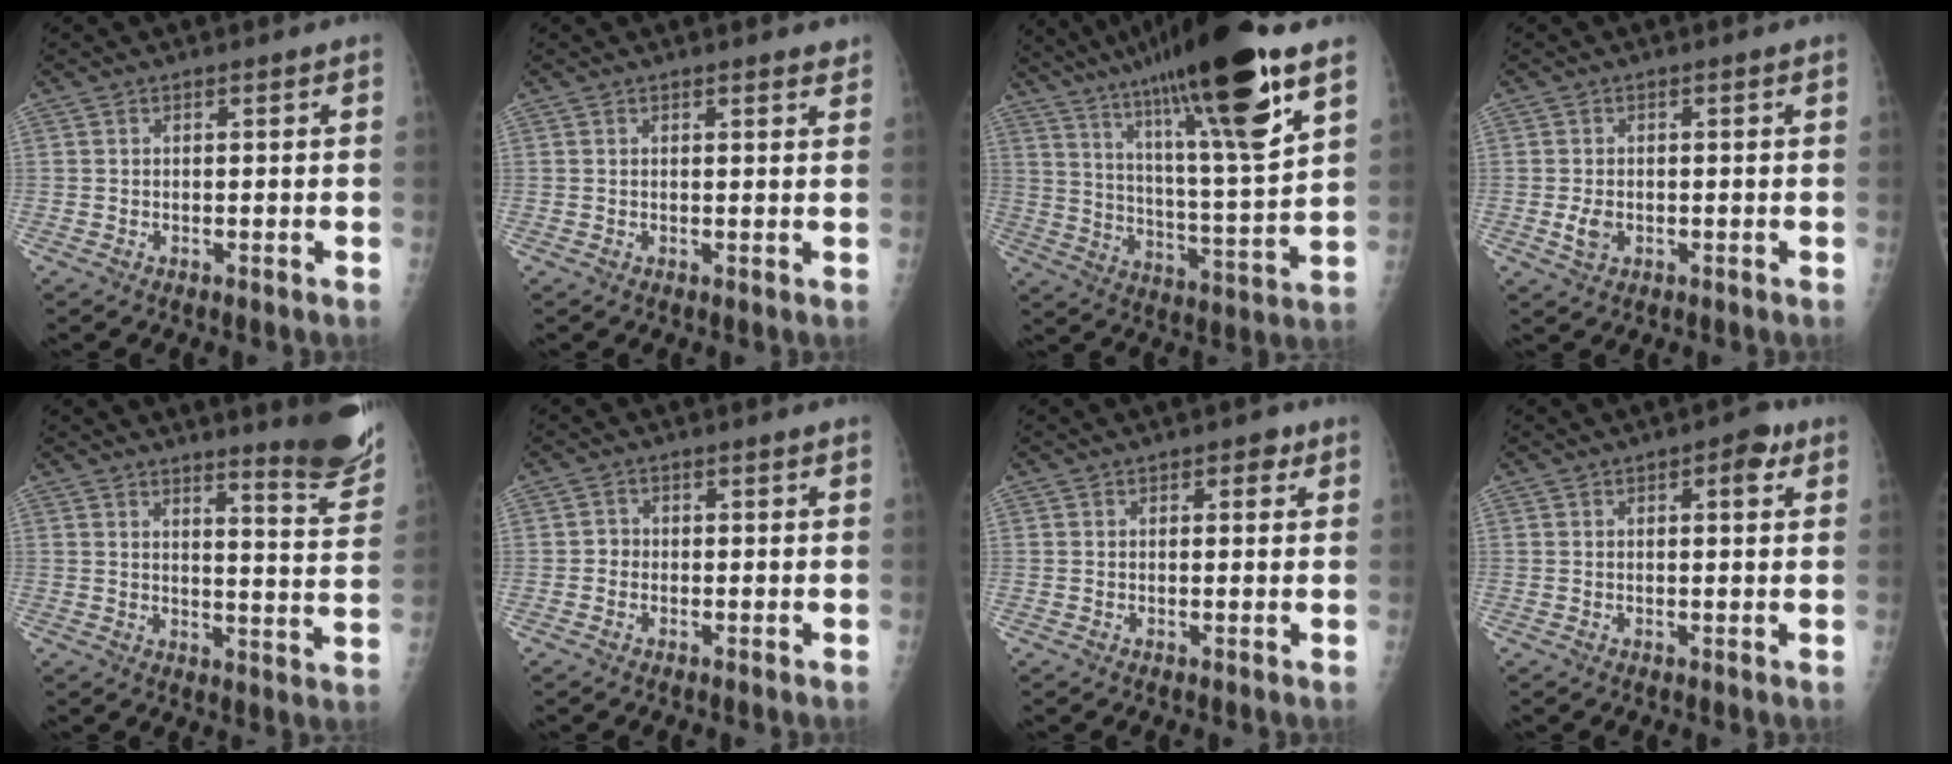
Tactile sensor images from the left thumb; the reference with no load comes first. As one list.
[{"total": 2.2, "force": [1.9, 0.5, 1.0], "torque": [-0.003, -0.004, 0.019]}, {"total": 25.3, "force": [16.0, 2.7, 19.5], "torque": [-0.313, -0.048, 0.267]}, {"total": 2.6, "force": [-0.5, 1.8, 1.9], "torque": [-0.037, -0.002, -0.007]}, {"total": 11.8, "force": [9.8, 0.9, 6.5], "torque": [-0.063, -0.091, 0.118]}, {"total": 1.5, "force": [-0.5, 1.3, 0.4], "torque": [0.005, 0.007, -0.013]}, {"total": 2.3, "force": [1.1, 1.4, 1.5], "torque": [-0.006, 0.000, 0.010]}, {"total": 3.9, "force": [1.6, 1.7, 3.1], "torque": [-0.029, 0.001, 0.014]}]